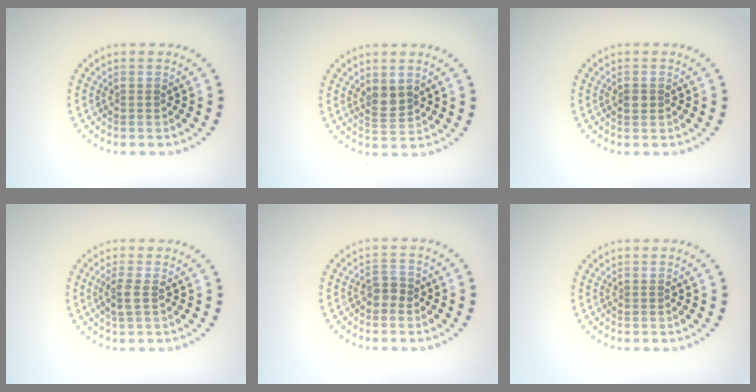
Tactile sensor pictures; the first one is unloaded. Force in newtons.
{"total": 2.0, "press": 1.7, "slide": 1.0}
{"total": 1.1, "press": 1.1, "slide": 0.1}
{"total": 1.6, "press": 1.4, "slide": 0.7}
{"total": 1.5, "press": 1.3, "slide": 0.7}
{"total": 0.0}